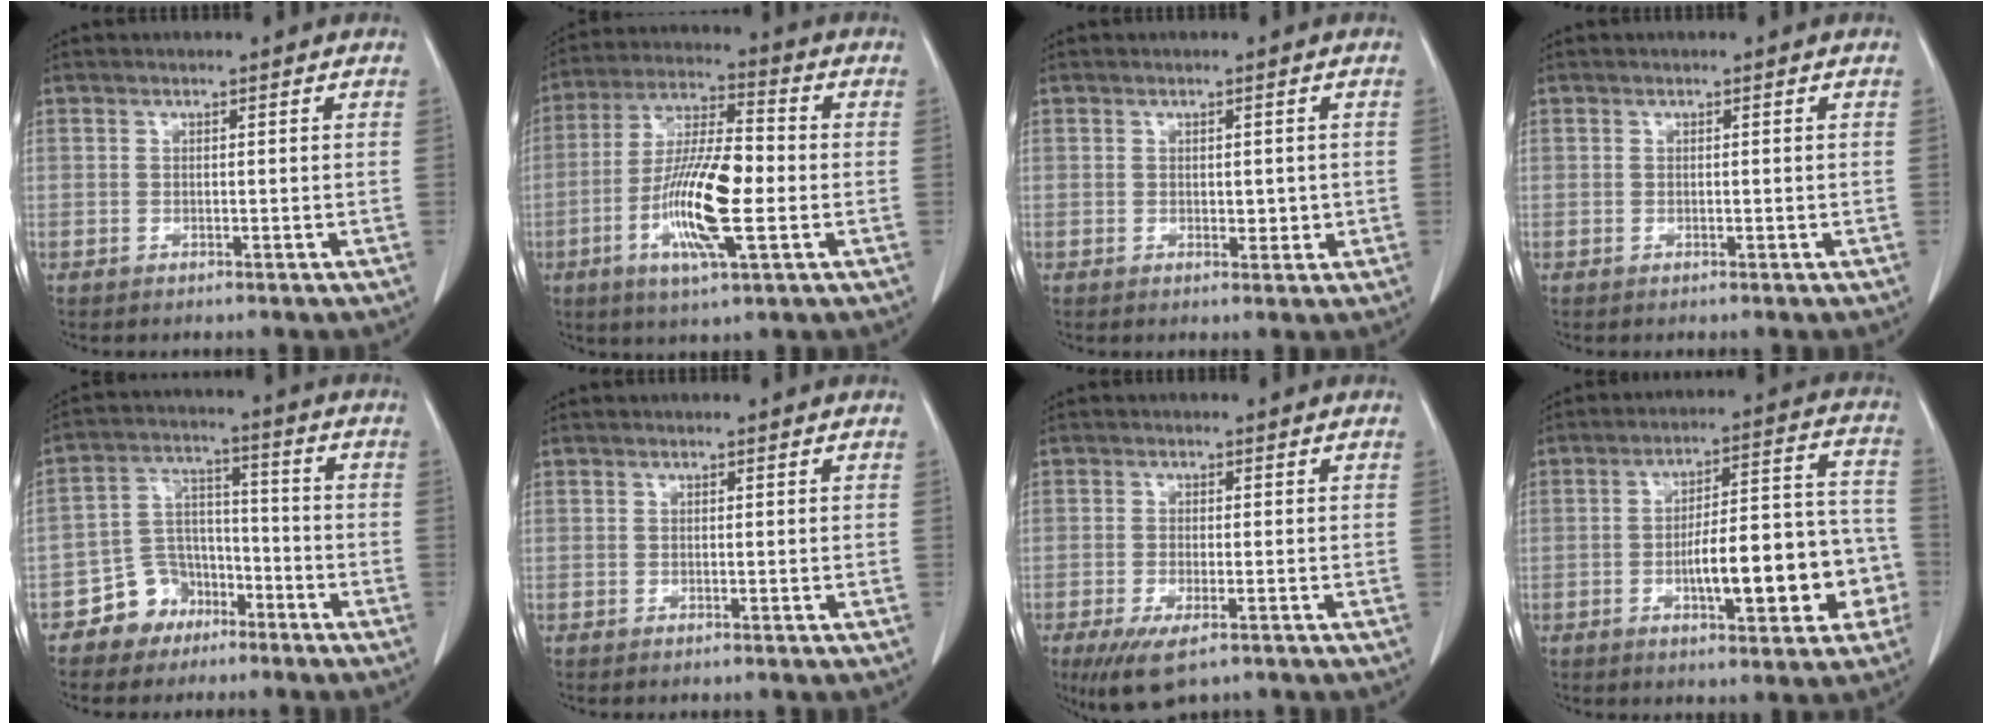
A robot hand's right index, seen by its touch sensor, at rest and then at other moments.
{"total": 13.9, "force": [-3.1, 2.5, 13.3], "torque": [-0.259, -0.004, -0.060]}
{"total": 2.1, "force": [-0.1, 1.2, 1.7], "torque": [-0.019, -0.002, 0.003]}
{"total": 0.0}
{"total": 7.8, "force": [-5.0, 5.7, 1.5], "torque": [-0.028, 0.022, -0.085]}
{"total": 0.0}
{"total": 6.3, "force": [-3.9, 2.0, 4.6], "torque": [-0.080, -0.016, -0.061]}
{"total": 15.2, "force": [-4.3, 4.4, 13.9], "torque": [-0.191, 0.039, -0.057]}